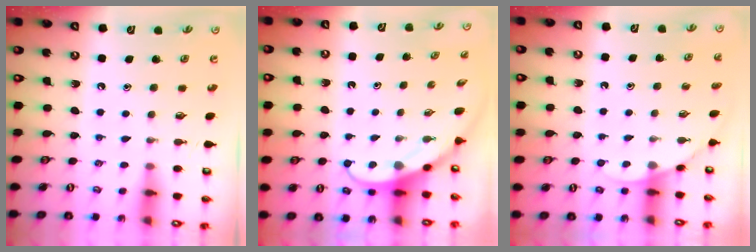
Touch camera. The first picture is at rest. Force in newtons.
{"total": 3.8, "press": 3.8, "slide": 0.3}
{"total": 3.6, "press": 3.6, "slide": 0.1}